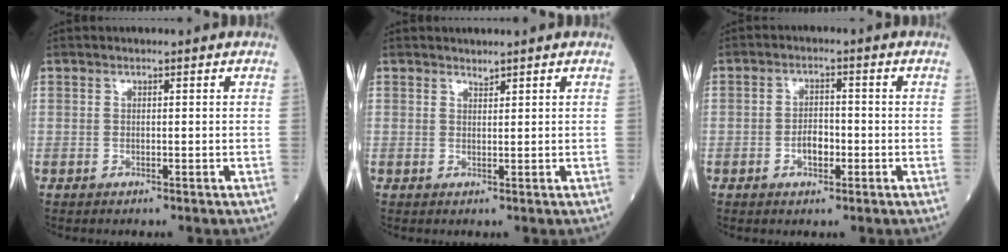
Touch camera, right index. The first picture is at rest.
{"total": 0.7, "force": [0.7, 0.0, 0.1], "torque": [-0.006, -0.005, 0.013]}
{"total": 3.4, "force": [-1.2, 1.8, 2.6], "torque": [-0.046, 0.004, -0.020]}